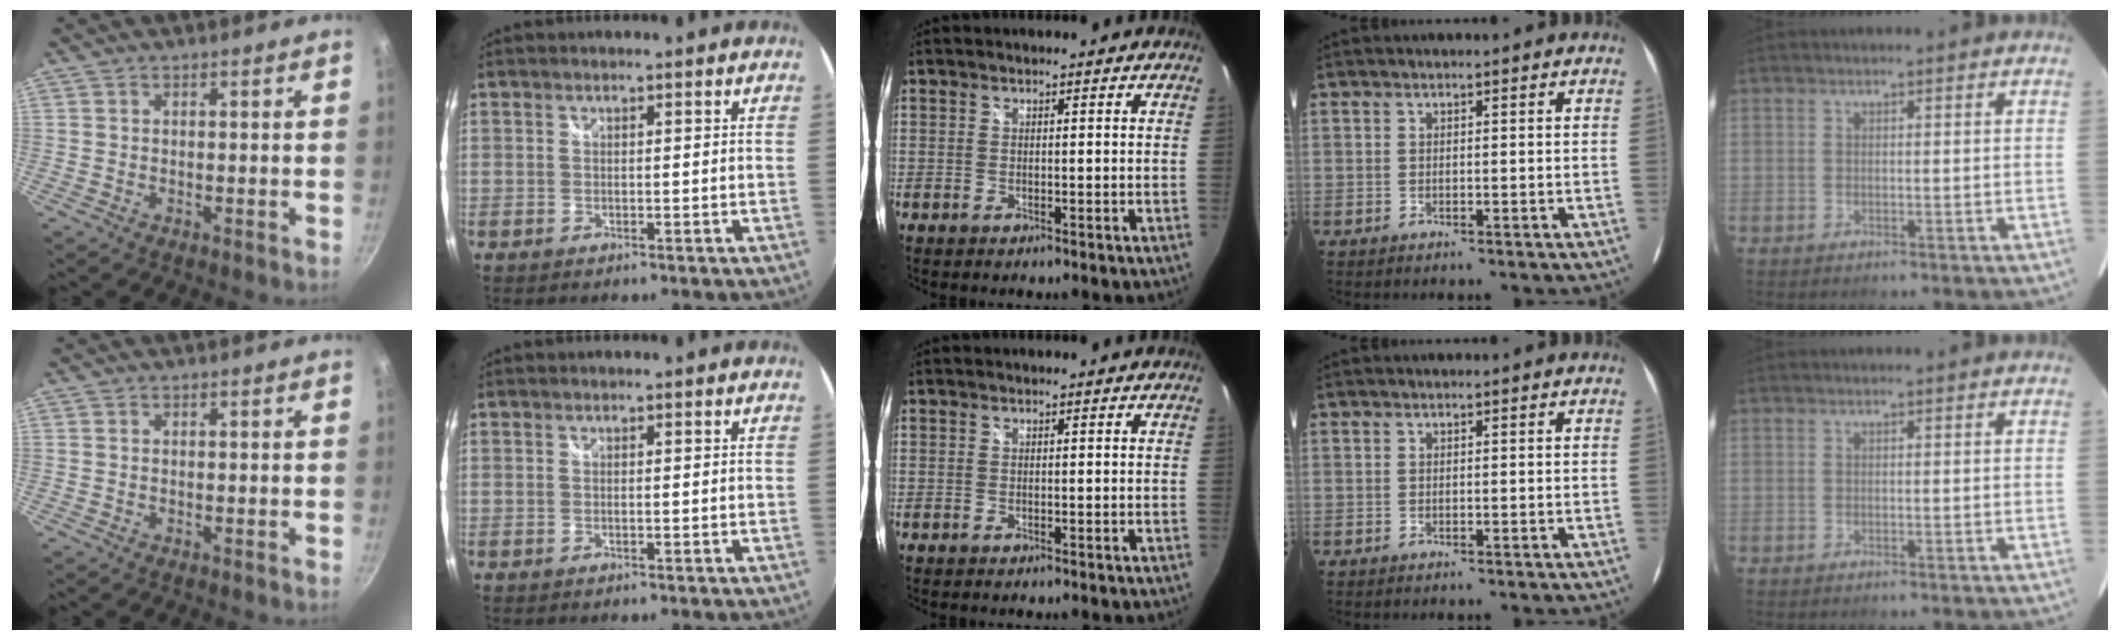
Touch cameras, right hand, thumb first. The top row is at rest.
{}